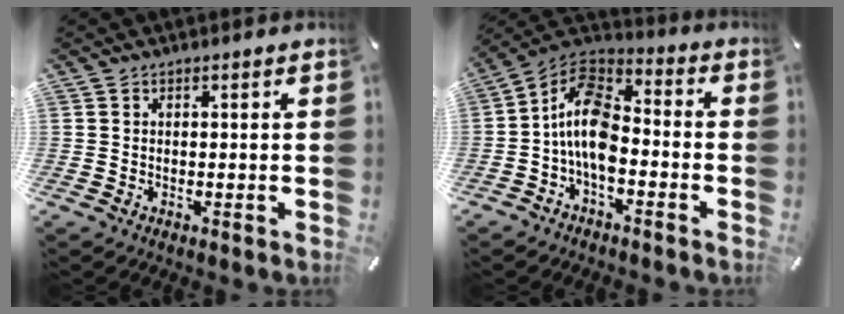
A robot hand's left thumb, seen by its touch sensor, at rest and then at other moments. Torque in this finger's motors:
{"motor_torque": [-0.29, 1.74, 1.21, -0.05, 0.45]}